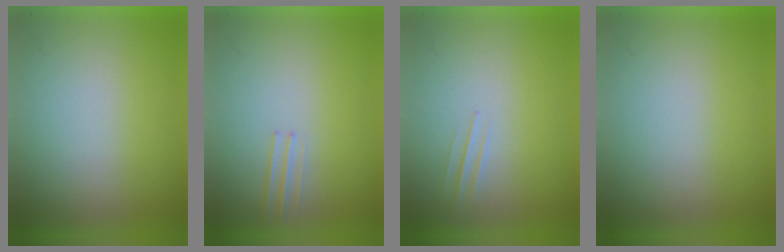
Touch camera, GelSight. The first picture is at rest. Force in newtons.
{"total": 1.1}
{"total": 1.0}
{"total": 1.2}